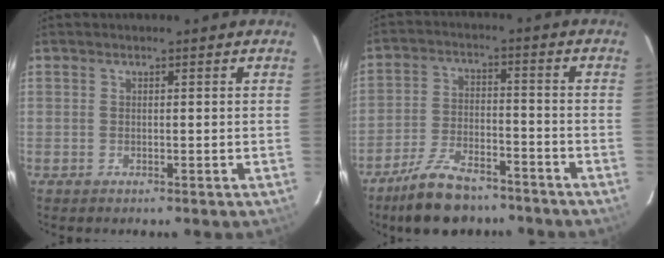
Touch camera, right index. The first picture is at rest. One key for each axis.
{"total": 12.6, "fx": -10.0, "fy": 4.9, "fz": 5.9, "tx": -0.130, "ty": 0.000, "tz": -0.165}